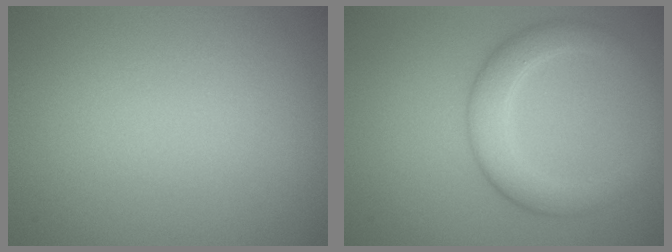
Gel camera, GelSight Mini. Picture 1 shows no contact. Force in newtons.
{"total": 3.7, "press": 3.7, "slide": 0.0}